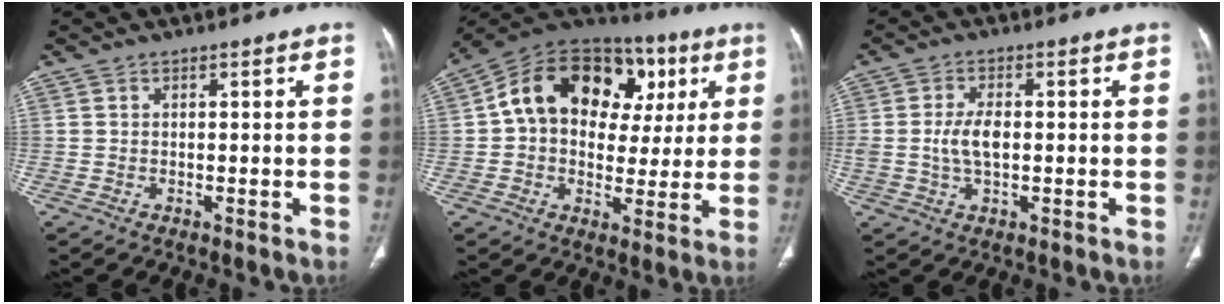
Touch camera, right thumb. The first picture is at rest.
{"total": 21.4, "force": [5.2, 15.1, 14.2], "torque": [-0.182, 0.034, 0.074]}
{"total": 5.1, "force": [-0.1, 2.6, 4.4], "torque": [-0.091, 0.005, 0.000]}